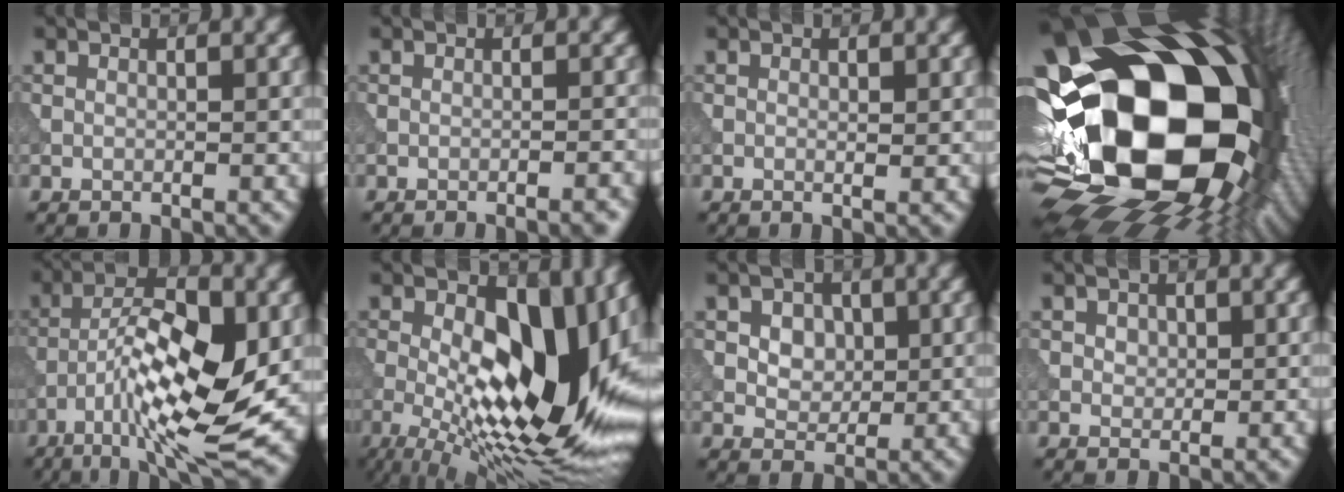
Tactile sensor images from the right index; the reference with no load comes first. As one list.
[{"total": 1.4, "force": [-0.7, 0.1, 1.2], "torque": [-0.005, -0.005, -0.011]}, {"total": 0.6, "force": [0.0, 0.2, 0.5], "torque": [-0.008, -0.006, 0.002]}, {"total": 22.6, "force": [-1.6, 15.9, 15.9], "torque": [-0.291, -0.034, -0.018]}, {"total": 13.1, "force": [-4.6, 4.1, 11.6], "torque": [-0.191, 0.004, -0.075]}, {"total": 16.5, "force": [-1.5, 7.4, 14.7], "torque": [-0.204, 0.003, -0.028]}, {"total": 4.2, "force": [1.4, 3.0, 2.5], "torque": [-0.048, 0.005, 0.022]}, {"total": 1.1, "force": [0.5, 0.9, 0.5], "torque": [-0.012, -0.001, 0.008]}]